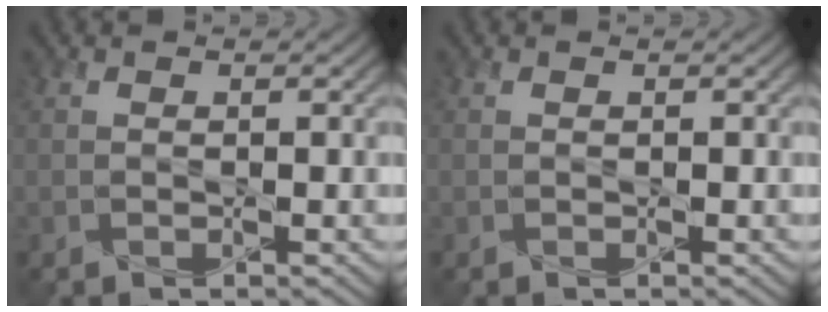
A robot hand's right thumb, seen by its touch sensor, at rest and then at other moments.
{"total": 0.0}